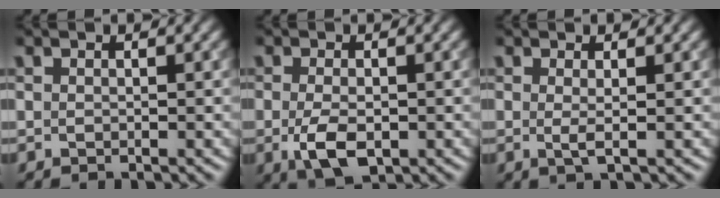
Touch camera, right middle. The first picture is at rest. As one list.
[{"total": 3.9, "force": [-1.1, 1.9, 3.3], "torque": [-0.070, -0.011, -0.017]}, {"total": 1.4, "force": [0.1, 0.2, 1.4], "torque": [-0.026, -0.003, -0.002]}]